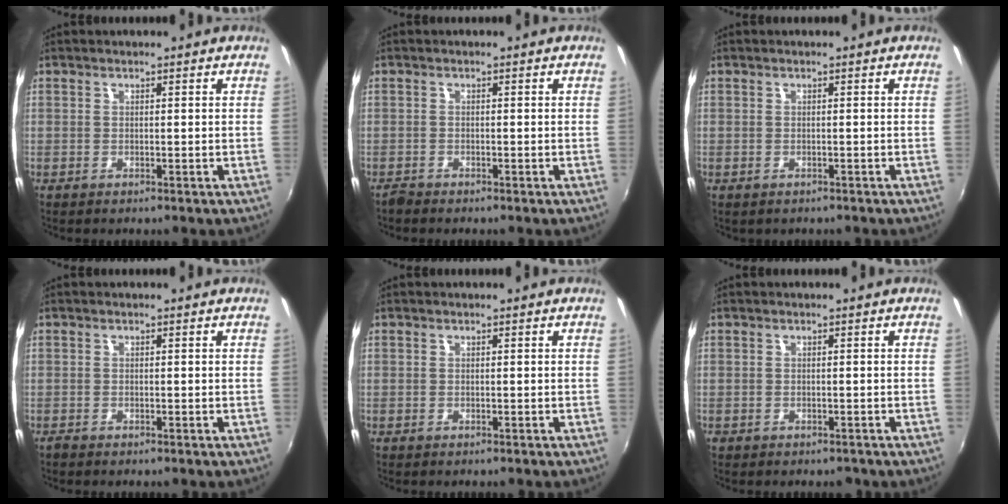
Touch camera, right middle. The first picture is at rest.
{"total": 1.2, "force": [-1.2, 0.3, 0.0], "torque": [-0.004, -0.006, -0.026]}
{"total": 0.6, "force": [-0.4, 0.4, 0.2], "torque": [-0.006, -0.001, -0.004]}
{"total": 0.6, "force": [-0.6, 0.2, 0.1], "torque": [-0.003, -0.004, -0.015]}
{"total": 0.0}
{"total": 1.6, "force": [-1.2, 1.1, 0.5], "torque": [-0.013, -0.006, -0.014]}